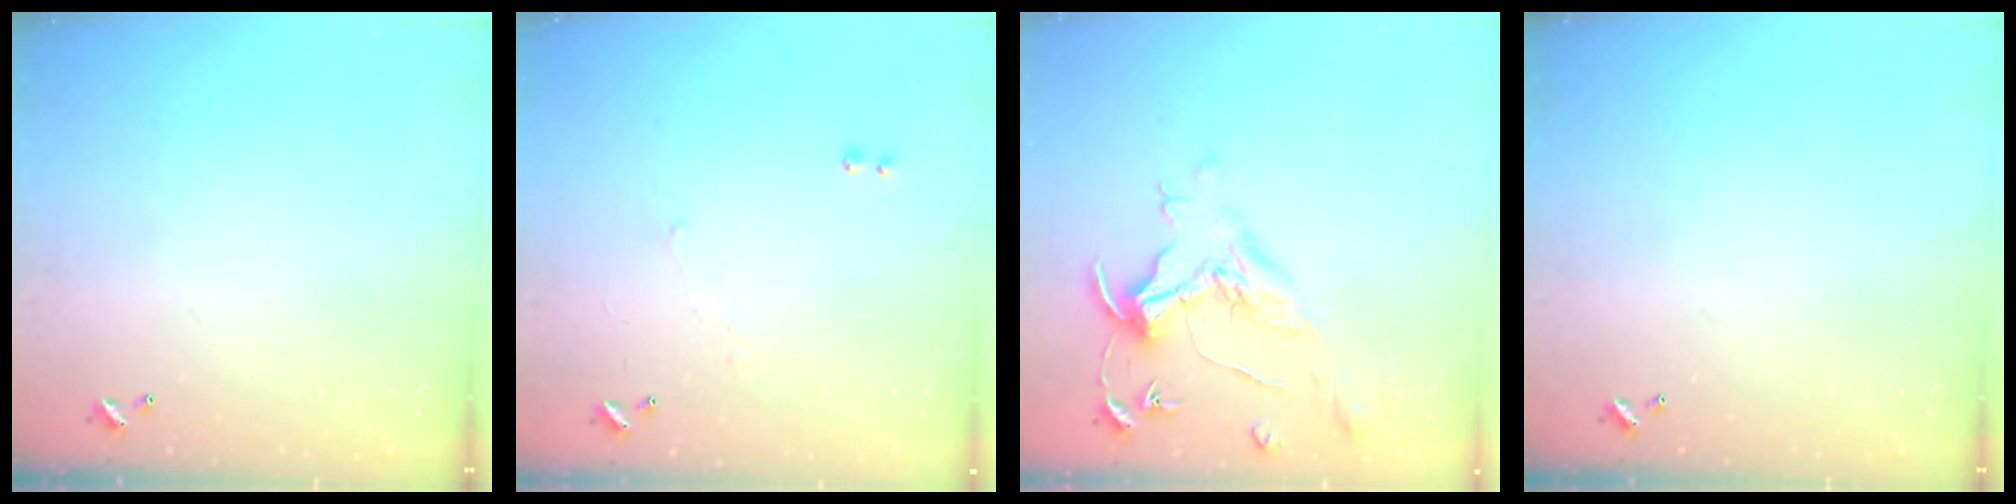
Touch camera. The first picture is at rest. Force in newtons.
{"total": 0.7, "press": 0.2, "slide": 0.7}
{"total": 1.4, "press": 1.2, "slide": 0.7}
{"total": 0.0}